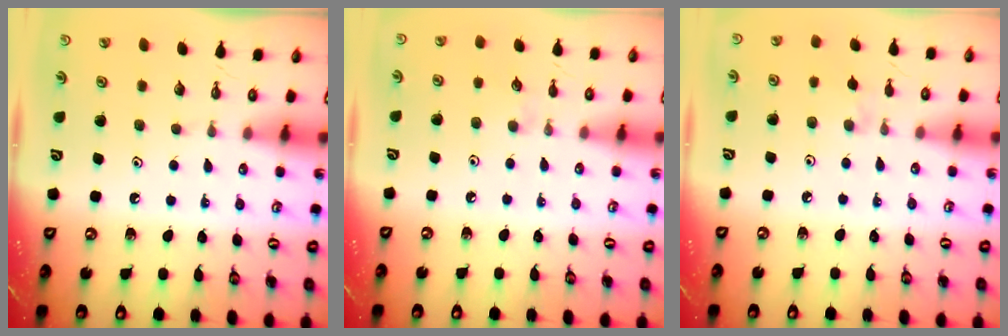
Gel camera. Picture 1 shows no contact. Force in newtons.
{"total": 1.9, "press": 1.8, "slide": 0.3}
{"total": 2.7, "press": 2.6, "slide": 0.5}